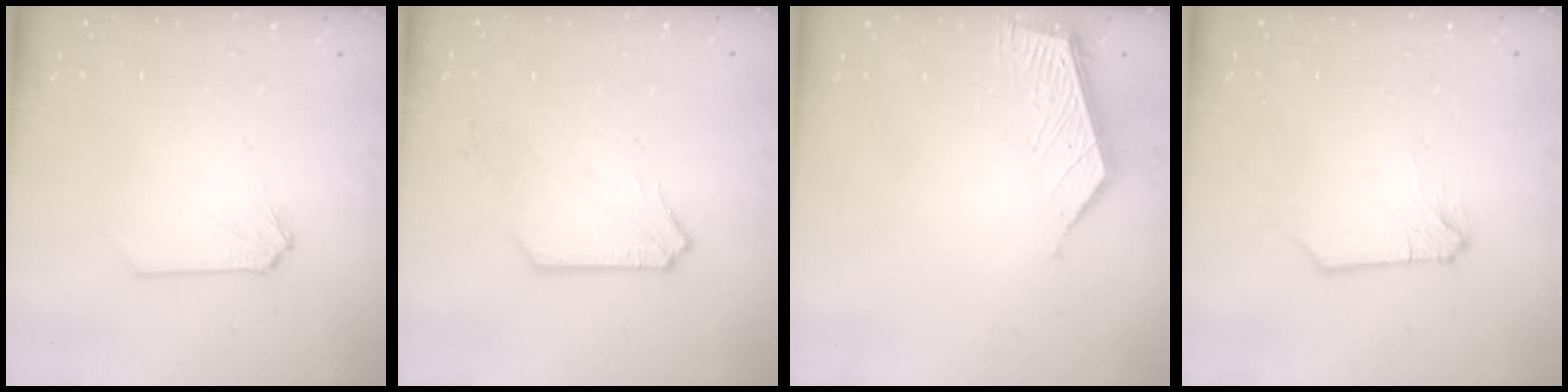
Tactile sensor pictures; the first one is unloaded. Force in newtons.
{"total": 2.4, "press": 2.4, "slide": 0.3}
{"total": 6.2, "press": 6.1, "slide": 0.4}
{"total": 0.0}